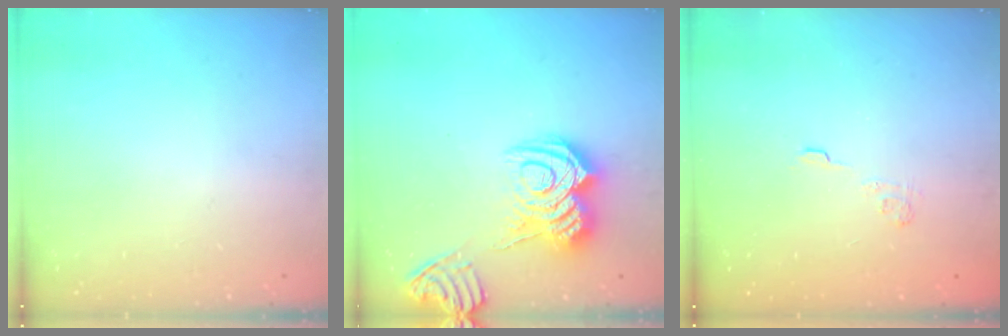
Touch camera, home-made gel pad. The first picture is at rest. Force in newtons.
{"total": 16.4, "press": 16.3, "slide": 1.5}
{"total": 2.9, "press": 2.5, "slide": 1.4}